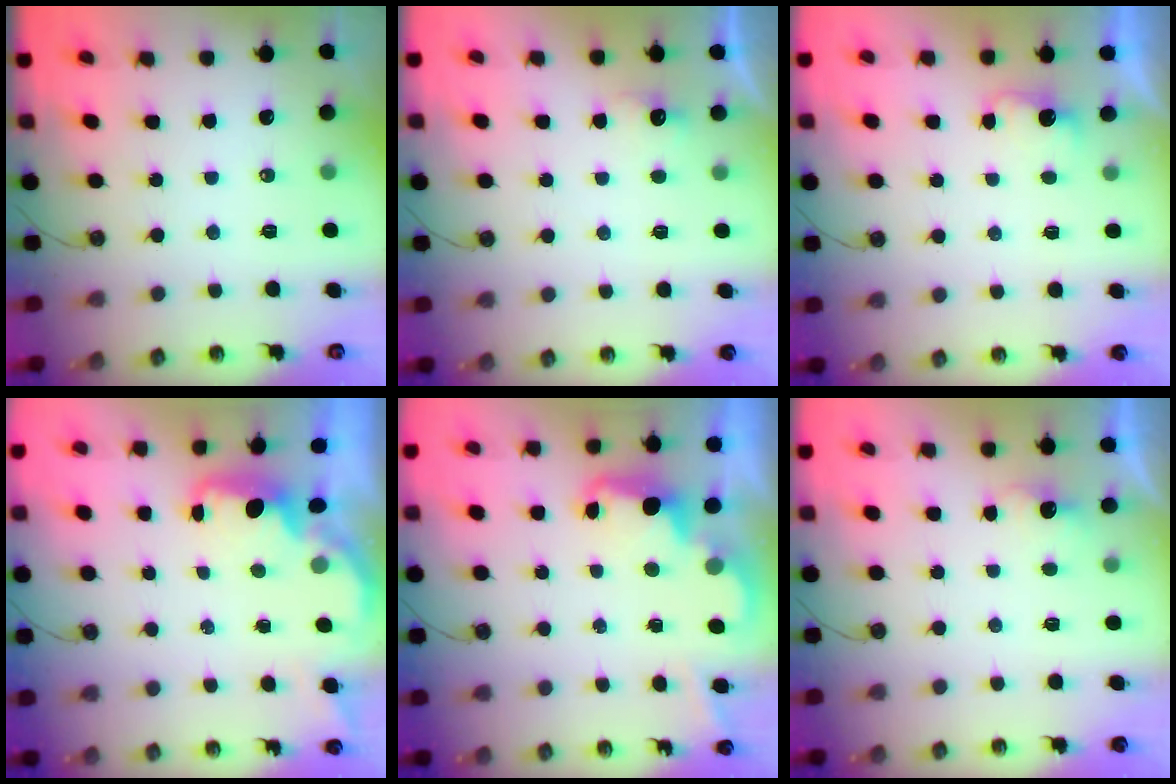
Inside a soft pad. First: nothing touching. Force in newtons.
{"total": 3.9, "press": 3.8, "slide": 0.8}
{"total": 2.4, "press": 2.3, "slide": 0.8}
{"total": 1.6, "press": 1.4, "slide": 0.7}
{"total": 2.3, "press": 2.3, "slide": 0.5}
{"total": 2.2, "press": 2.0, "slide": 0.8}